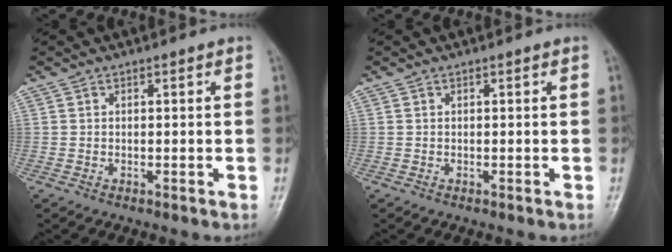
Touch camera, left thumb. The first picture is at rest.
{"total": 0.0}